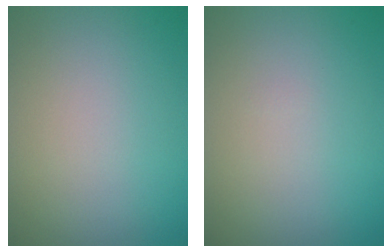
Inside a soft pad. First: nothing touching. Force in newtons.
{"total": 0.0}